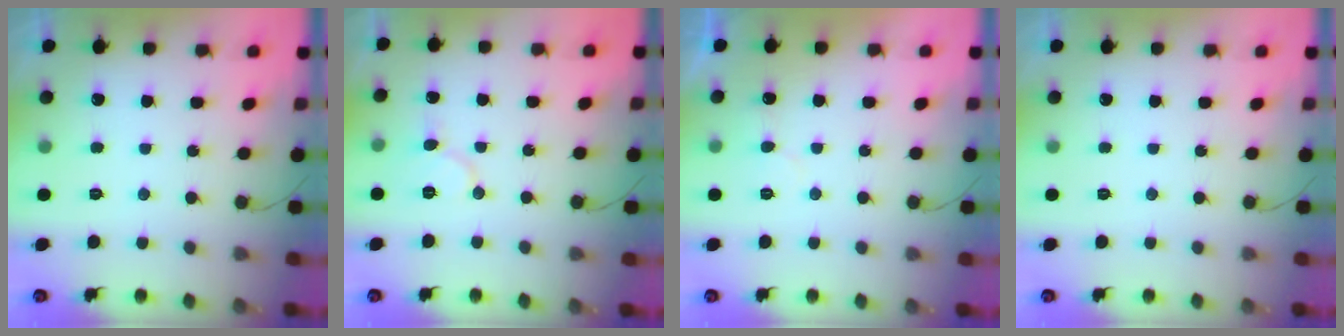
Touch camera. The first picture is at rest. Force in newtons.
{"total": 7.0, "press": 7.0, "slide": 0.8}
{"total": 5.9, "press": 5.9, "slide": 0.3}
{"total": 0.0}